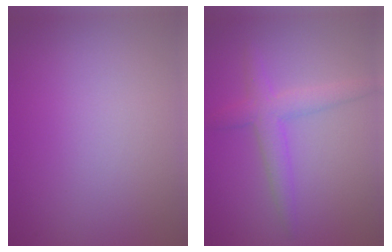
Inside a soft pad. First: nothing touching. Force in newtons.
{"total": 2.9, "press": 2.9, "slide": 0.1}